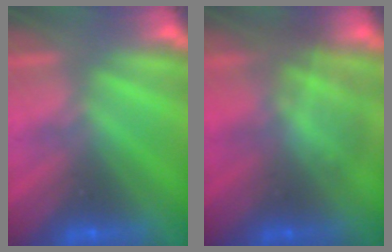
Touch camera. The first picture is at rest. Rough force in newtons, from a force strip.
{"total": 2.9}